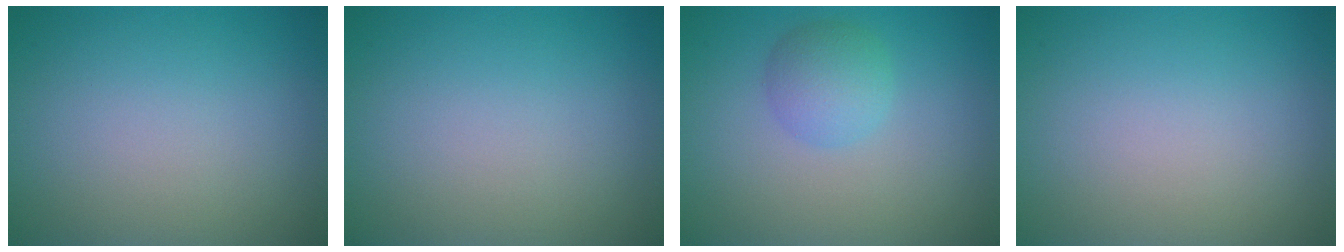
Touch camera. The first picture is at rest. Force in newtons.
{"total": 0.0}
{"total": 2.7, "press": 2.7, "slide": 0.1}
{"total": 0.0}